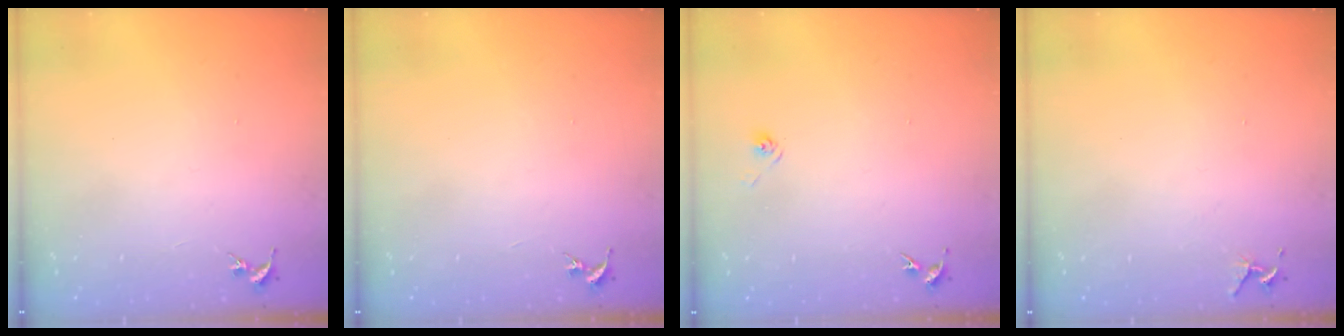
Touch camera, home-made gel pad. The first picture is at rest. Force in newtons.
{"total": 0.0}
{"total": 3.0, "press": 2.6, "slide": 1.5}
{"total": 4.3, "press": 4.3, "slide": 0.5}